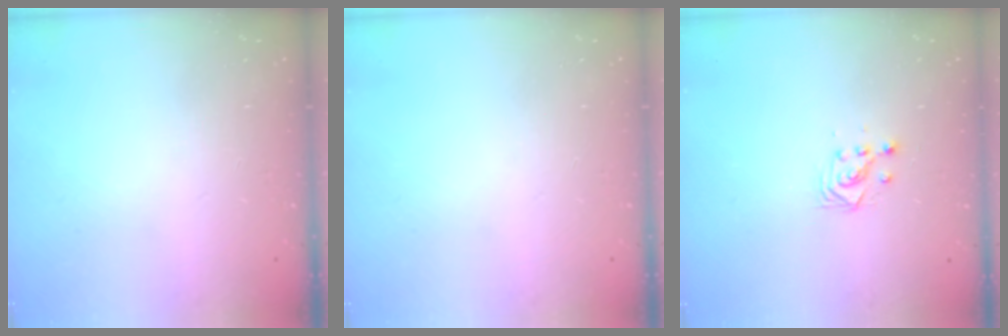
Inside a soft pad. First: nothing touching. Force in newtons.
{"total": 0.0}
{"total": 2.9, "press": 2.9, "slide": 0.2}